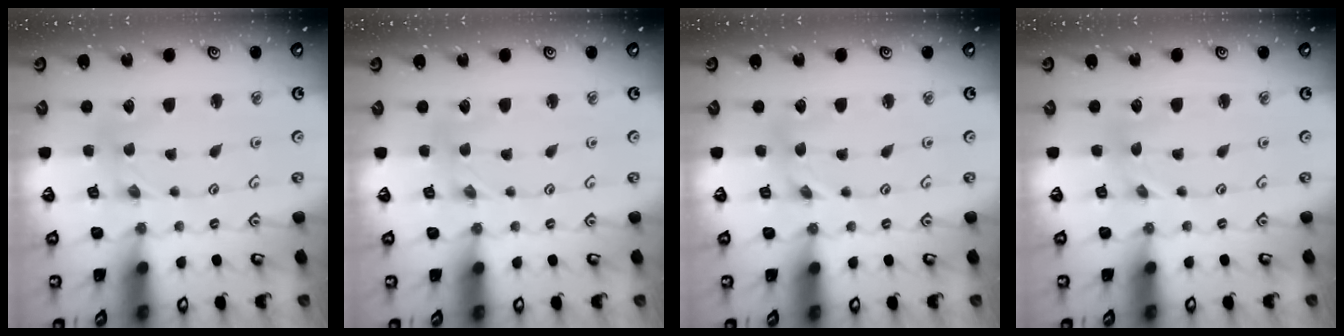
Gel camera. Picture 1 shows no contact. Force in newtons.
{"total": 0.0}
{"total": 0.0}
{"total": 0.0}